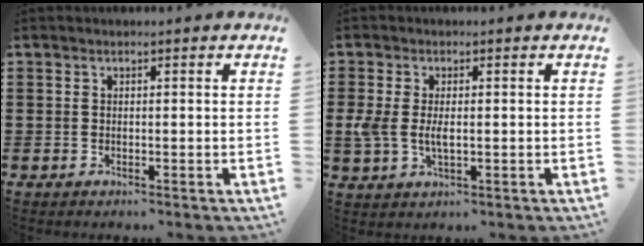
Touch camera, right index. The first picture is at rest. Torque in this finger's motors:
{"motor_torque": [0.84, -0.26, 0.31, 0.12]}